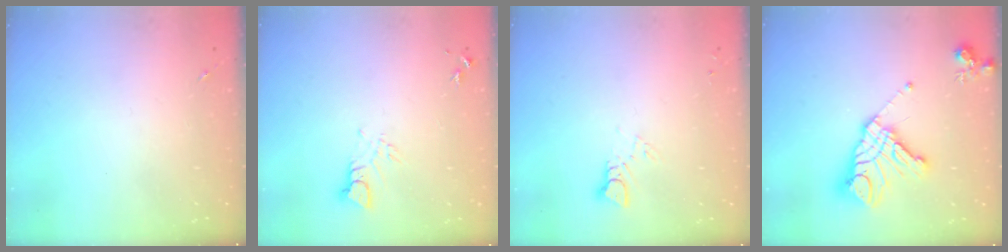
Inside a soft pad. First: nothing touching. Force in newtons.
{"total": 3.4, "press": 3.4, "slide": 0.3}
{"total": 2.9, "press": 2.9, "slide": 0.2}
{"total": 18.0, "press": 17.9, "slide": 1.9}